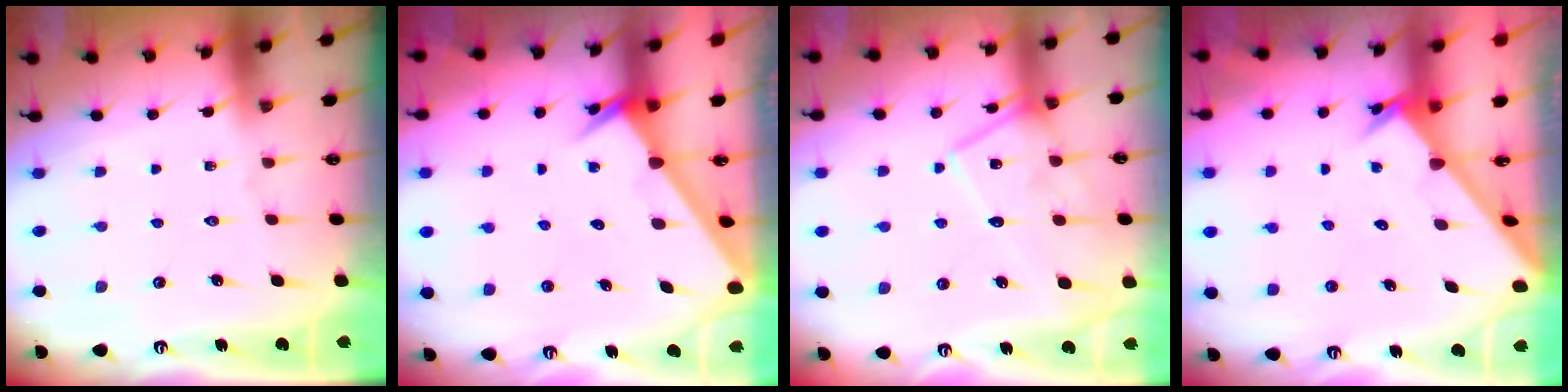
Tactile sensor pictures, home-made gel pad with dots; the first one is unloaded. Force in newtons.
{"total": 2.5, "press": 2.5, "slide": 0.2}
{"total": 13.7, "press": 13.7, "slide": 1.0}
{"total": 2.4, "press": 2.4, "slide": 0.2}